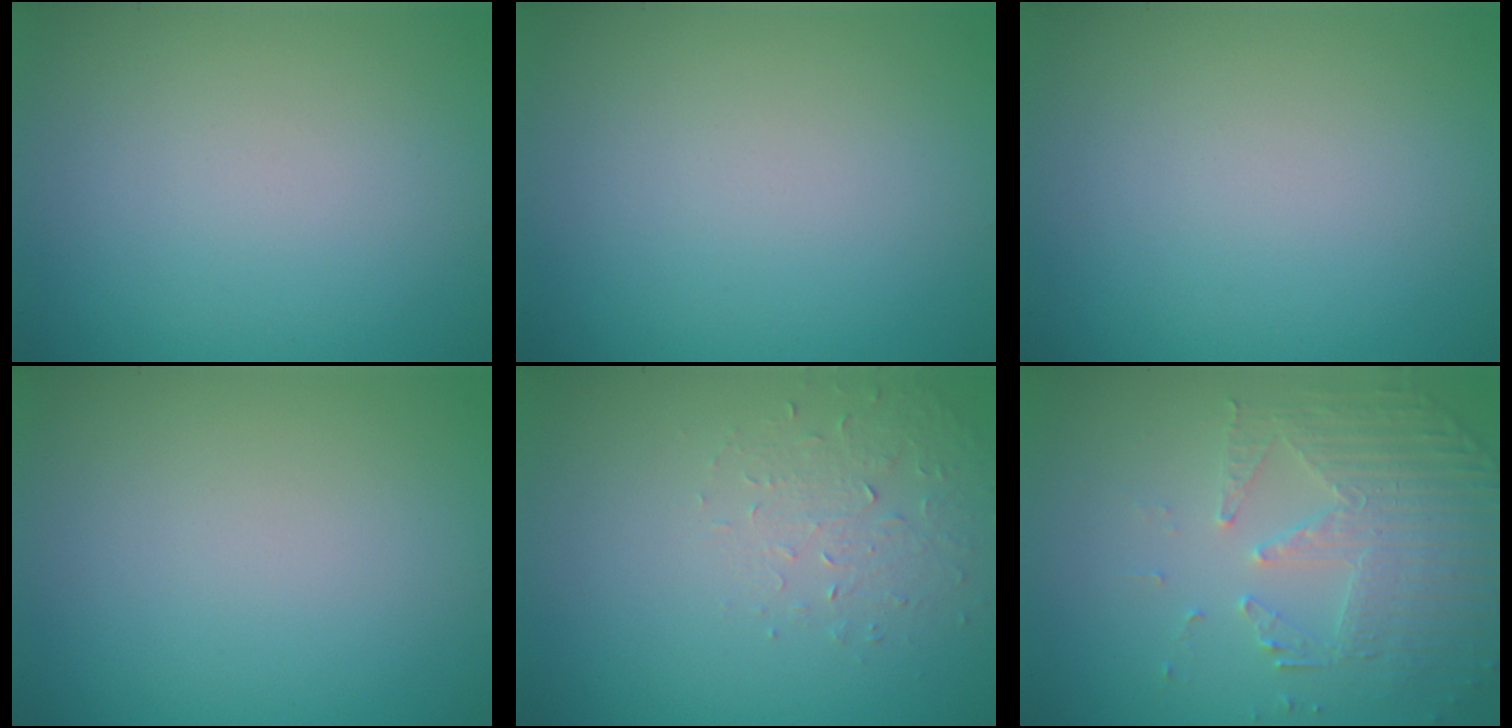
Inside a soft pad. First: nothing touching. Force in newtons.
{"total": 0.0}
{"total": 0.0}
{"total": 0.0}
{"total": 1.6, "press": 0.9, "slide": 1.3}
{"total": 5.1, "press": 3.6, "slide": 3.6}